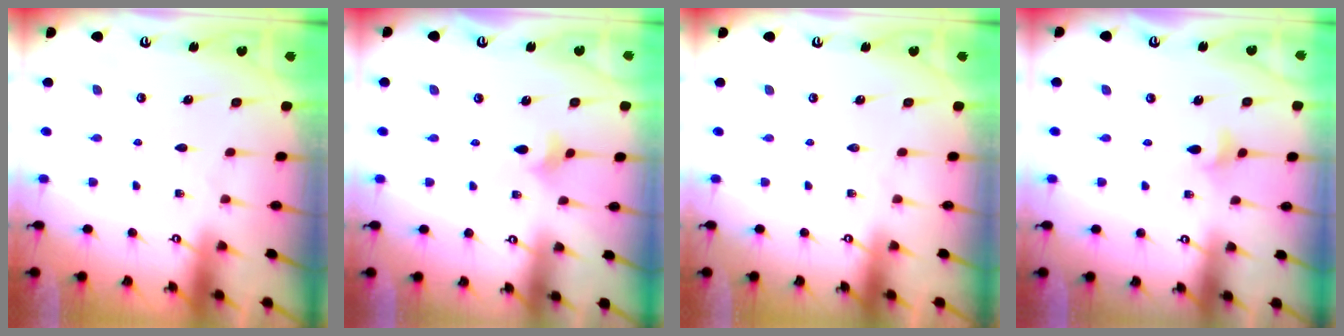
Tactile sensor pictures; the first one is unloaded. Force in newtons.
{"total": 3.0, "press": 2.9, "slide": 0.5}
{"total": 0.0}
{"total": 3.2, "press": 3.2, "slide": 0.6}